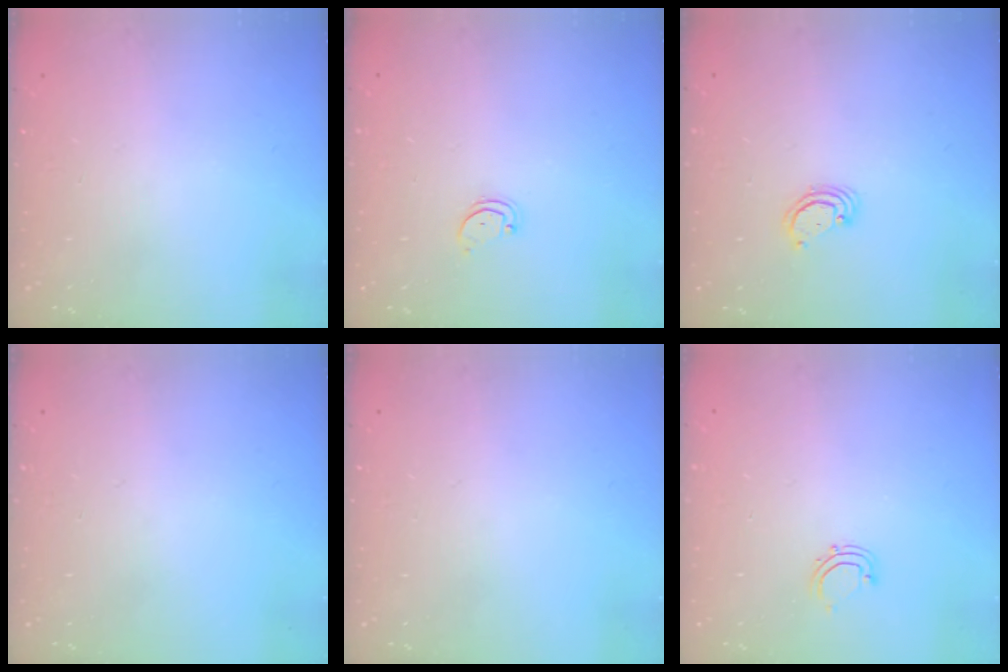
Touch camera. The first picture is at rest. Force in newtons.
{"total": 1.8, "press": 1.7, "slide": 0.2}
{"total": 2.6, "press": 2.6, "slide": 0.2}
{"total": 0.0}
{"total": 0.0}
{"total": 3.7, "press": 3.6, "slide": 0.8}